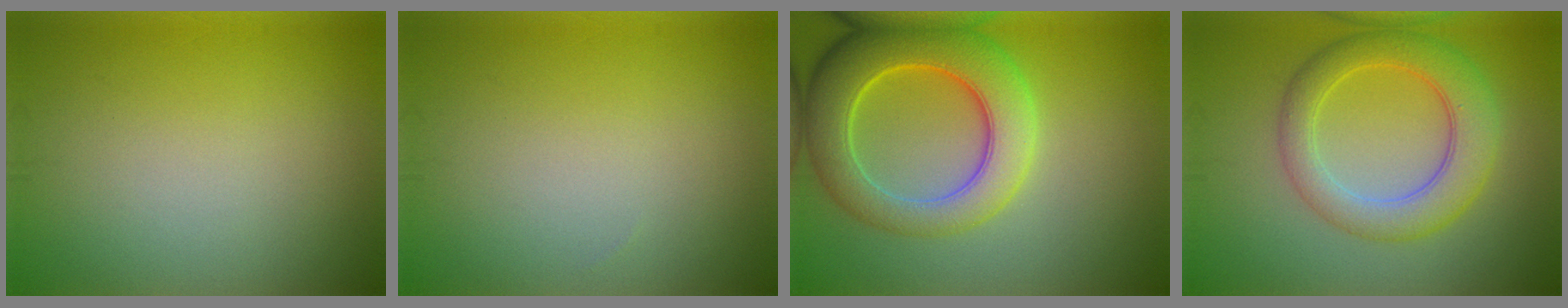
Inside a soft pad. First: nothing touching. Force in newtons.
{"total": 0.0}
{"total": 8.4, "press": 8.3, "slide": 0.3}
{"total": 5.6, "press": 5.6, "slide": 0.1}